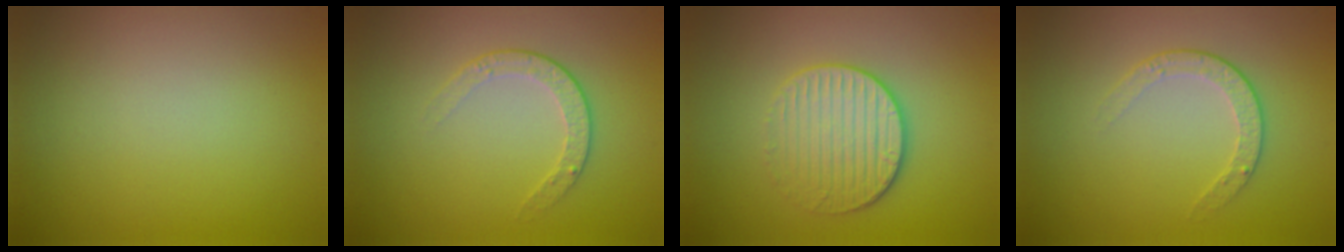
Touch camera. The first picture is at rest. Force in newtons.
{"total": 2.1, "press": 1.4, "slide": 1.5}
{"total": 3.4, "press": 3.2, "slide": 1.2}
{"total": 2.1, "press": 1.4, "slide": 1.5}